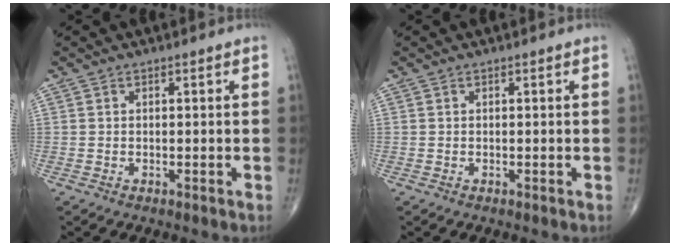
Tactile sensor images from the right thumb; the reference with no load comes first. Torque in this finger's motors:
{"motor_torque": [-0.14, 0.06, 0.01, 0.01, 0.01]}